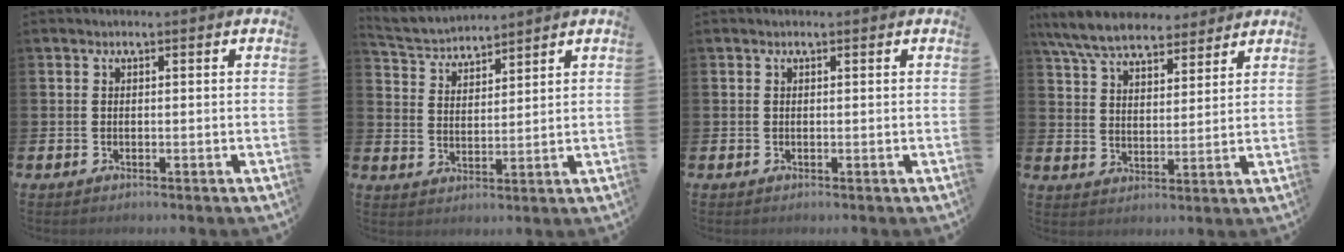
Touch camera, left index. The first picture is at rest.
{"total": 3.9, "force": [3.8, 0.7, -0.1], "torque": [-0.014, -0.029, 0.066]}
{"total": 0.0}
{"total": 7.8, "force": [7.2, 2.2, 2.2], "torque": [-0.074, -0.028, 0.133]}